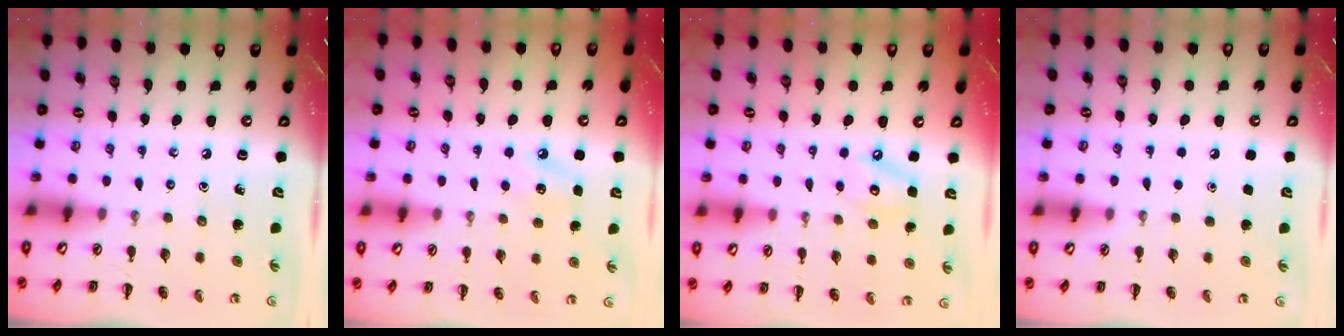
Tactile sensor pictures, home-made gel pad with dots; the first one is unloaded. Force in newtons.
{"total": 6.9, "press": 6.7, "slide": 1.6}
{"total": 6.2, "press": 6.2, "slide": 0.8}
{"total": 1.6, "press": 1.6, "slide": 0.1}